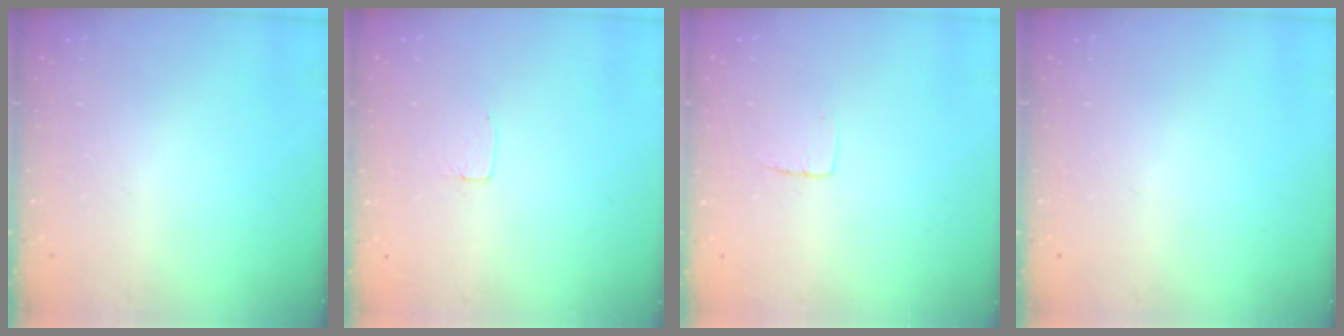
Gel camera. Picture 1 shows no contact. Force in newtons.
{"total": 2.0, "press": 2.0, "slide": 0.0}
{"total": 4.5, "press": 4.5, "slide": 0.4}
{"total": 0.0}